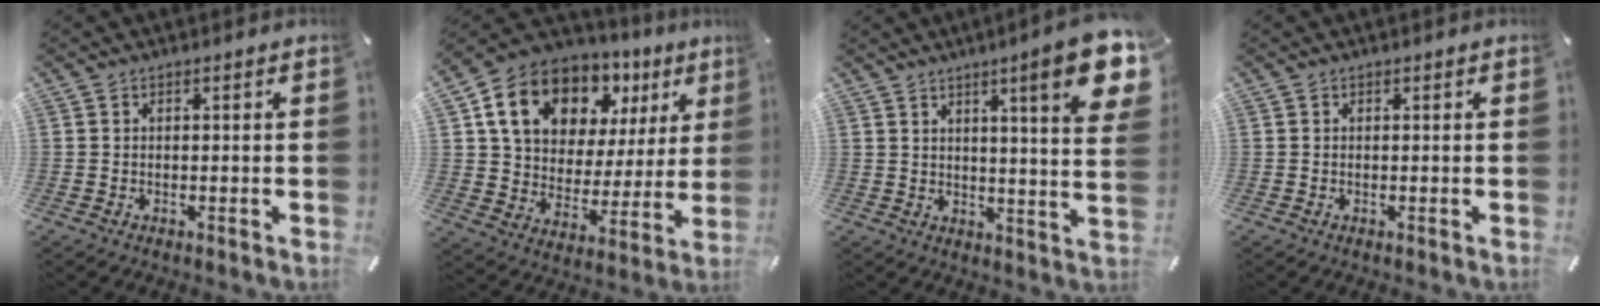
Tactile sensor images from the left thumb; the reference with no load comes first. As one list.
[{"total": 16.3, "force": [9.4, 11.1, 7.2], "torque": [-0.141, -0.044, 0.174]}, {"total": 14.3, "force": [7.0, 1.8, 12.3], "torque": [-0.175, -0.037, 0.103]}, {"total": 0.0}]